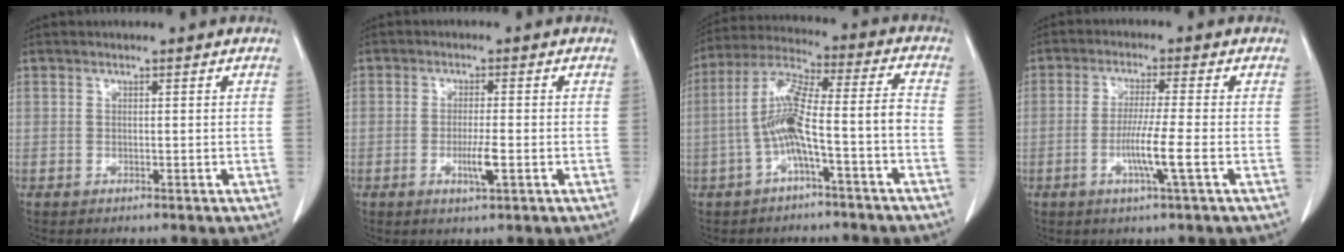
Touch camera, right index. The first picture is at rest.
{"total": 3.6, "force": [-1.1, 0.2, 3.4], "torque": [-0.063, -0.004, -0.017]}
{"total": 10.4, "force": [-3.1, 0.6, 9.9], "torque": [-0.197, 0.036, -0.057]}
{"total": 6.7, "force": [-2.0, -1.0, 6.3], "torque": [-0.118, -0.012, -0.040]}